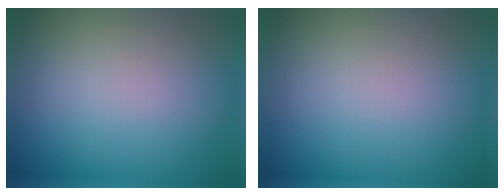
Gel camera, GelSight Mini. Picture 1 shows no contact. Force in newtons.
{"total": 0.0}